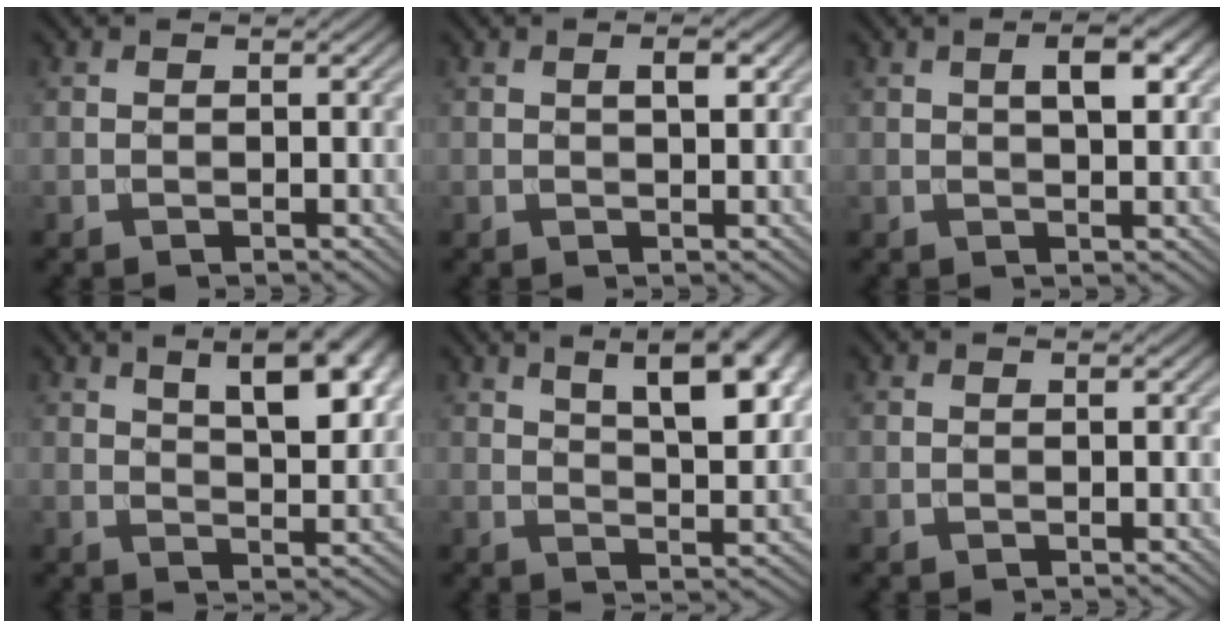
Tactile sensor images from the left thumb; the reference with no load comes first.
{"total": 1.8, "force": [0.5, 0.6, 1.6], "torque": [-0.025, 0.000, 0.007]}
{"total": 3.9, "force": [1.1, 1.4, 3.5], "torque": [-0.059, 0.004, 0.018]}
{"total": 10.5, "force": [4.7, 3.9, 8.5], "torque": [-0.113, 0.014, 0.066]}
{"total": 11.9, "force": [5.5, 4.3, 9.6], "torque": [-0.129, 0.019, 0.074]}
{"total": 0.0}